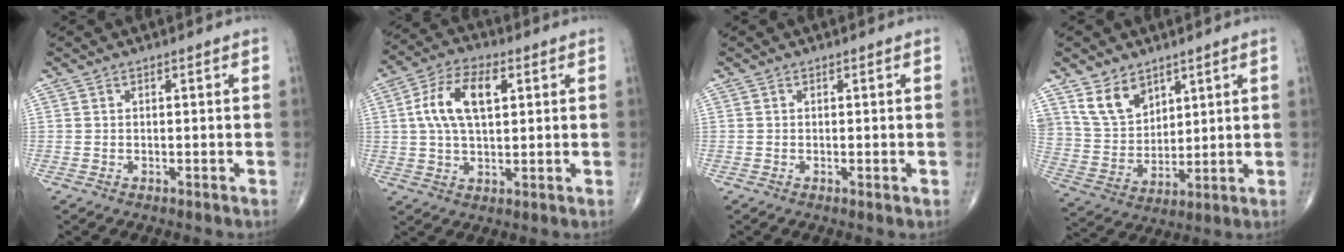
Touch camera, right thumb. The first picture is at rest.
{"total": 11.2, "force": [2.6, 5.7, 9.2], "torque": [-0.175, 0.013, 0.044]}
{"total": 0.5, "force": [-0.1, 0.1, 0.5], "torque": [-0.010, -0.002, -0.004]}
{"total": 9.8, "force": [6.2, 6.4, 4.0], "torque": [-0.054, -0.035, 0.132]}